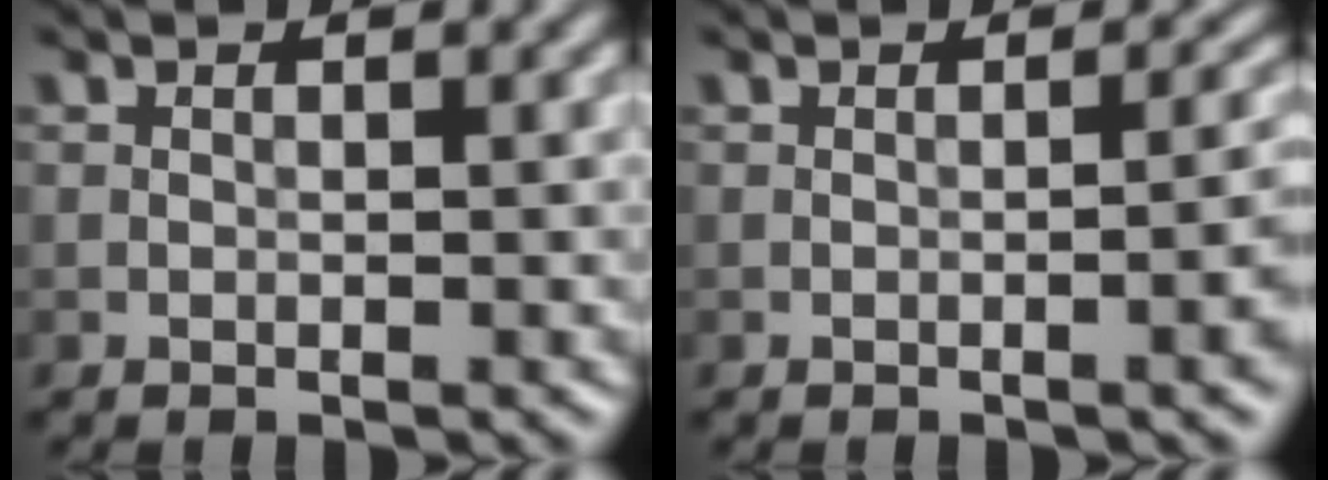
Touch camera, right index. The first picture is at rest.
{"total": 4.4, "force": [-0.8, 1.6, 4.1], "torque": [-0.036, 0.001, -0.010]}